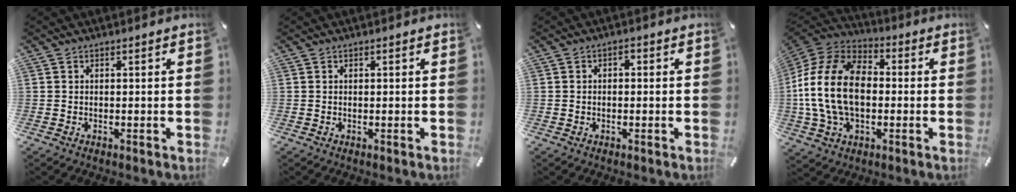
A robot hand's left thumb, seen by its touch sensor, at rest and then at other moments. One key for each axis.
{"total": 0.0}
{"total": 1.5, "fx": -0.2, "fy": 0.9, "fz": 1.1, "tx": -0.022, "ty": 0.005, "tz": -0.006}
{"total": 18.2, "fx": -1.4, "fy": 12.6, "fz": 13.0, "tx": -0.283, "ty": 0.017, "tz": -0.029}